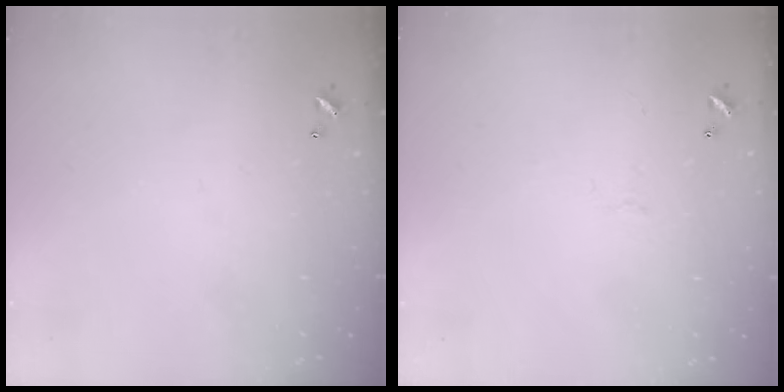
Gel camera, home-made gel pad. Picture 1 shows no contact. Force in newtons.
{"total": 0.6, "press": 0.2, "slide": 0.6}